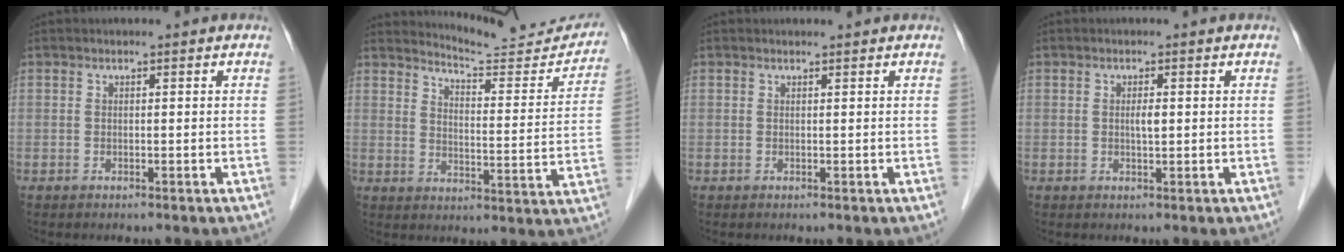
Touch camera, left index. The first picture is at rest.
{"total": 13.2, "force": [13.1, 0.6, 1.6], "torque": [-0.017, -0.056, 0.163]}
{"total": 0.6, "force": [0.5, -0.1, 0.1], "torque": [-0.007, 0.001, 0.007]}
{"total": 1.4, "force": [-0.2, 0.2, 1.3], "torque": [-0.024, -0.004, -0.003]}